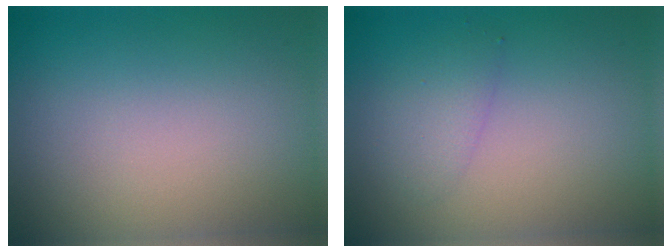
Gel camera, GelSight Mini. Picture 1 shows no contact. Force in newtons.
{"total": 1.5, "press": 1.5, "slide": 0.1}